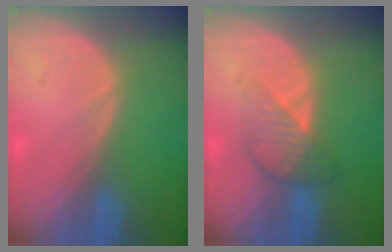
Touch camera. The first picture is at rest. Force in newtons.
{"total": 4.1, "press": 4.1, "slide": 0.0}